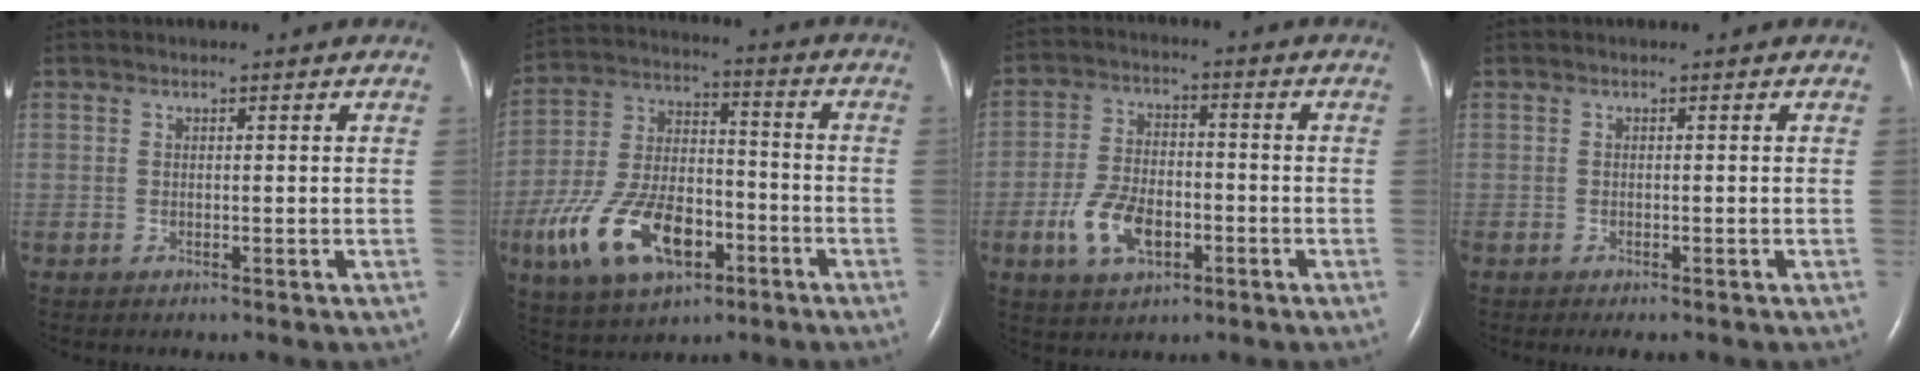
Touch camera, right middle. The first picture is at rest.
{"total": 16.0, "force": [-6.7, 8.1, 12.0], "torque": [-0.250, 0.007, -0.112]}
{"total": 8.6, "force": [-3.2, 4.6, 6.5], "torque": [-0.136, 0.004, -0.056]}
{"total": 1.4, "force": [-1.1, 0.4, 0.8], "torque": [-0.010, -0.004, -0.014]}